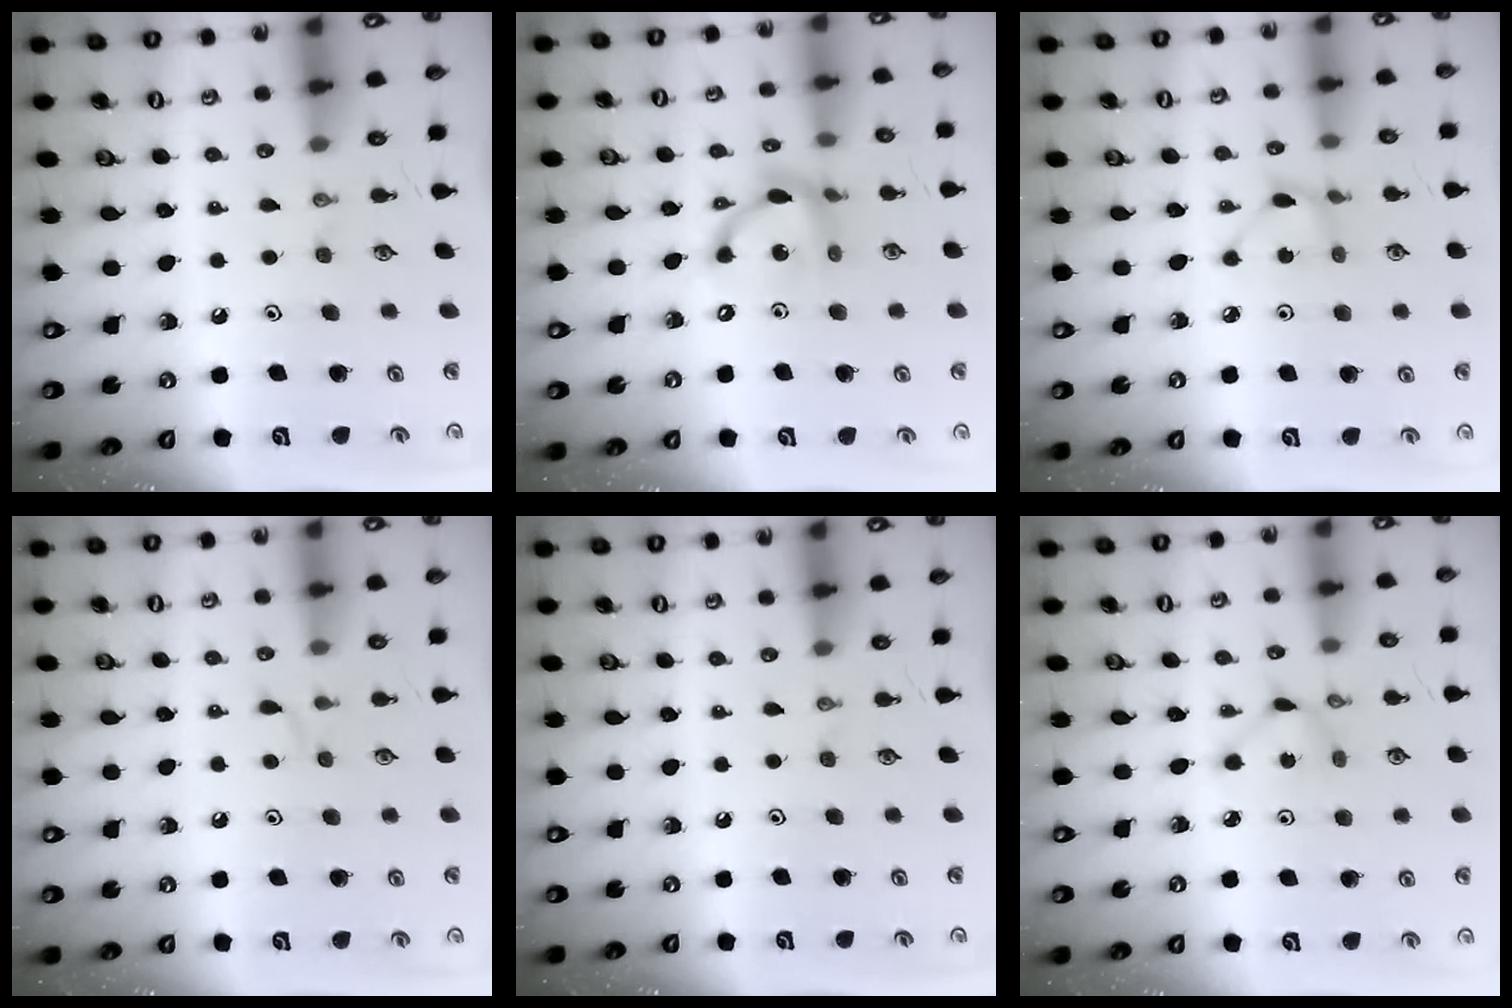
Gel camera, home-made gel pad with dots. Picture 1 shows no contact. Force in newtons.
{"total": 12.2, "press": 12.2, "slide": 0.6}
{"total": 2.1, "press": 2.1, "slide": 0.3}
{"total": 3.1, "press": 3.1, "slide": 0.4}
{"total": 0.0}
{"total": 3.0, "press": 3.0, "slide": 0.1}